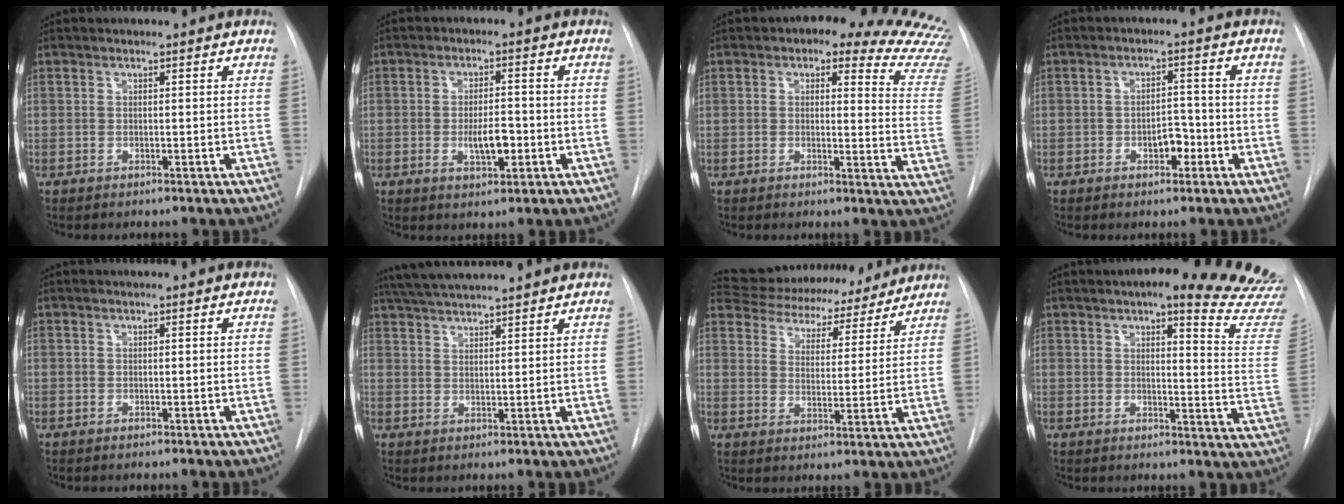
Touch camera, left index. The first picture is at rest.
{"total": 4.9, "force": [-1.3, 1.8, 4.3], "torque": [-0.069, -0.001, -0.017]}
{"total": 17.0, "force": [14.0, 4.9, 8.5], "torque": [-0.073, -0.051, 0.125]}
{"total": 3.5, "force": [-1.6, 2.0, 2.5], "torque": [-0.028, 0.007, -0.023]}
{"total": 0.0}
{"total": 9.1, "force": [8.4, 0.0, 3.5], "torque": [-0.069, 0.036, 0.135]}
{"total": 18.2, "force": [16.9, 5.7, 3.8], "torque": [-0.057, 0.011, 0.229]}
{"total": 20.9, "force": [18.5, 1.9, 9.5], "torque": [-0.100, -0.090, 0.195]}